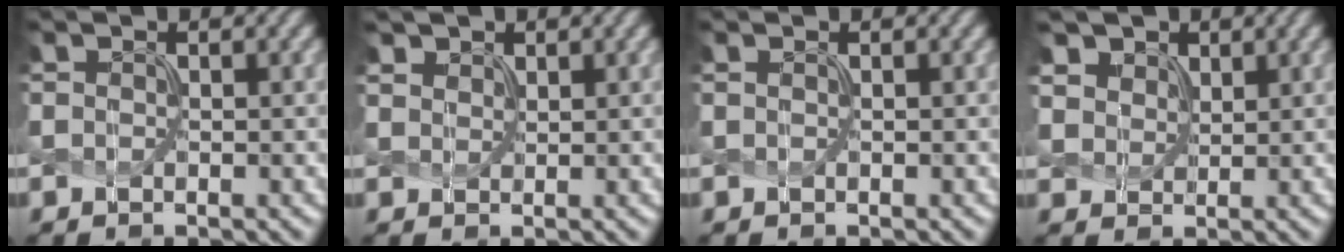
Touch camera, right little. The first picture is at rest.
{"total": 1.3, "force": [1.1, 0.4, -0.6], "torque": [0.005, 0.001, 0.035]}
{"total": 0.6, "force": [0.3, 0.3, 0.4], "torque": [0.004, -0.001, -0.006]}
{"total": 3.0, "force": [2.2, 2.0, 0.3], "torque": [-0.027, -0.002, 0.056]}